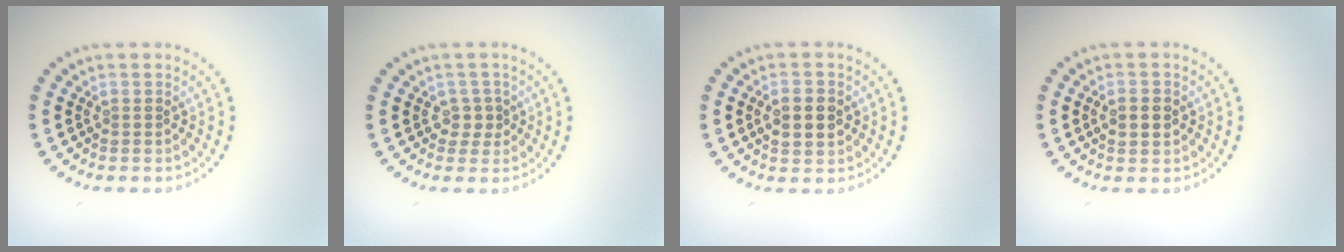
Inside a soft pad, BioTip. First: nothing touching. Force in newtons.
{"total": 1.7, "press": 1.3, "slide": 1.0}
{"total": 3.2, "press": 3.2, "slide": 0.1}
{"total": 2.4, "press": 2.4, "slide": 0.2}